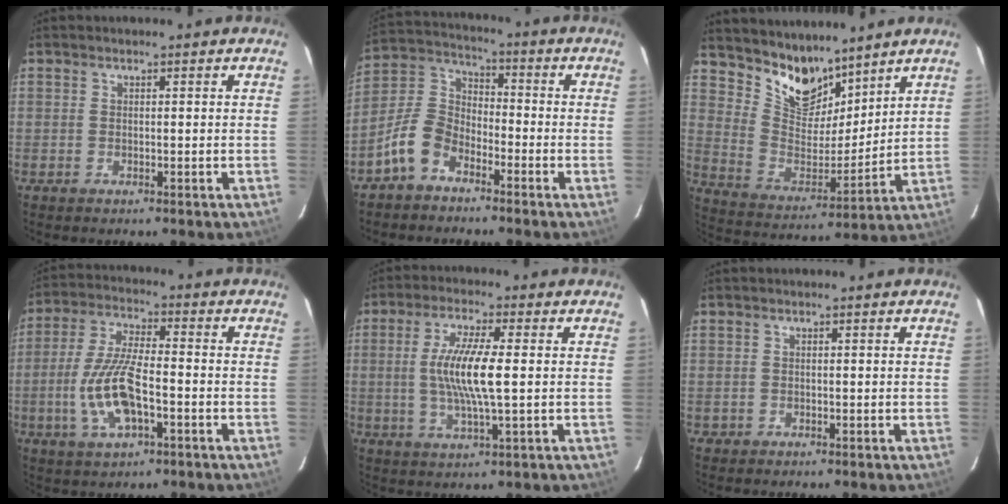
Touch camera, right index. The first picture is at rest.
{"total": 8.8, "force": [-5.8, 5.2, 4.2], "torque": [-0.096, 0.027, -0.120]}
{"total": 12.1, "force": [9.8, 5.9, 4.0], "torque": [-0.080, -0.004, 0.192]}
{"total": 12.2, "force": [-3.6, 4.4, 10.8], "torque": [-0.226, -0.002, -0.066]}
{"total": 9.8, "force": [0.2, 1.3, 9.7], "torque": [-0.187, -0.003, 0.003]}
{"total": 1.0, "force": [-0.3, 1.0, -0.1], "torque": [0.001, 0.003, -0.001]}